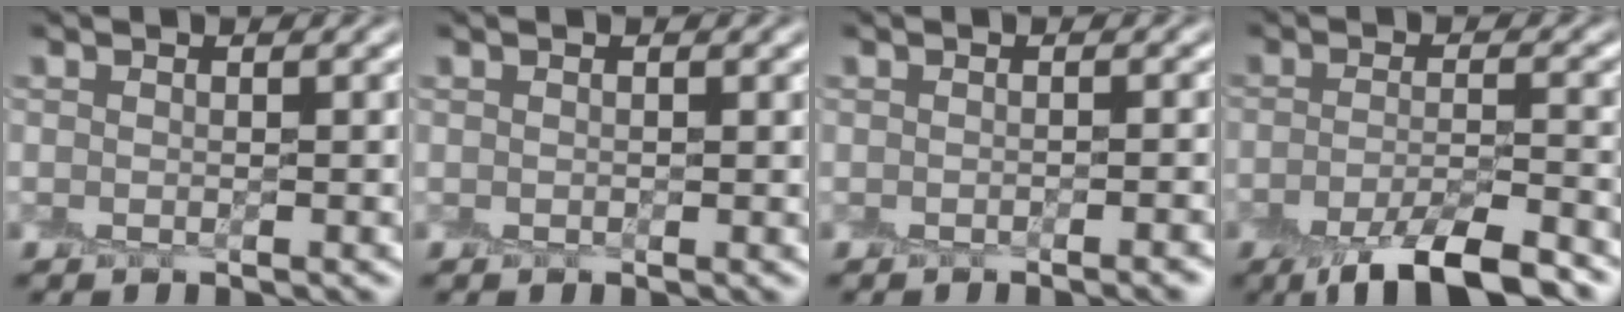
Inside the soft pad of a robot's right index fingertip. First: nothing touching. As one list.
[{"total": 0.0}, {"total": 1.8, "force": [-1.6, 0.0, 0.8], "torque": [-0.007, -0.006, -0.020]}, {"total": 6.4, "force": [-4.3, 1.5, 4.6], "torque": [-0.068, -0.006, -0.073]}]